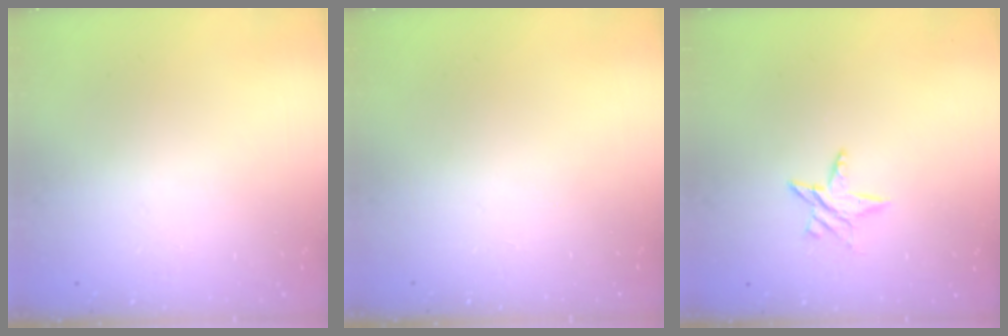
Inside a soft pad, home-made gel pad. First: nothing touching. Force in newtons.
{"total": 0.0}
{"total": 5.3, "press": 5.2, "slide": 0.6}